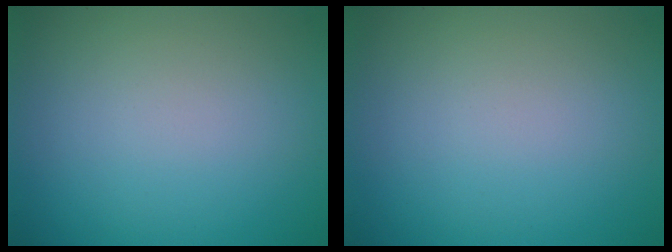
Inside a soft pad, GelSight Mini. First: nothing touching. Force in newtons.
{"total": 0.0}